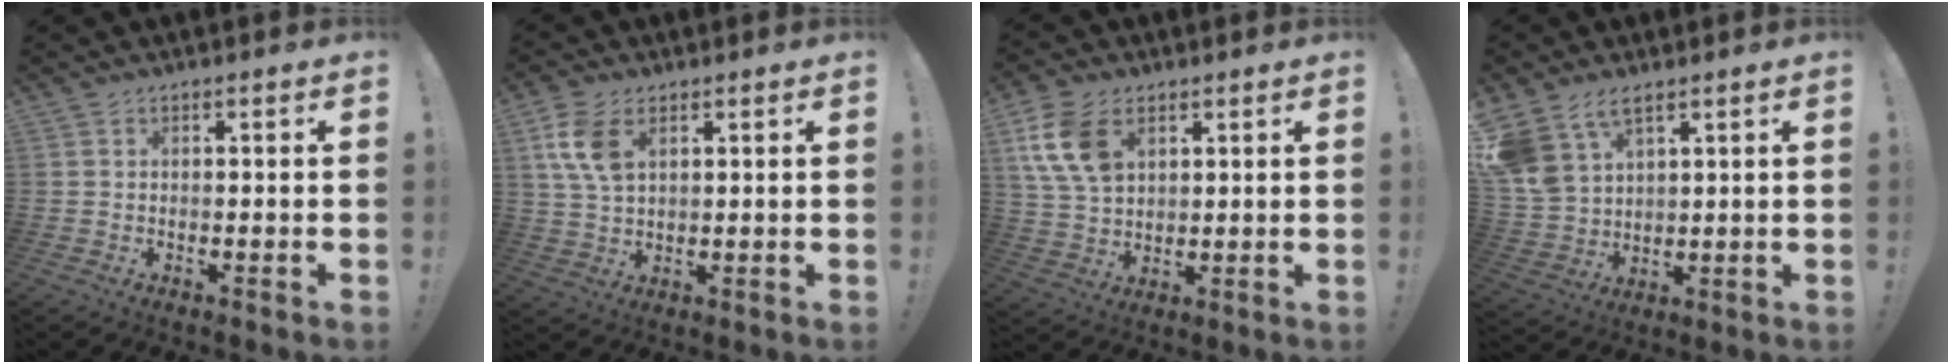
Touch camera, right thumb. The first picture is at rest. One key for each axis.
{"total": 9.1, "fx": 3.8, "fy": 5.4, "fz": 6.3, "tx": -0.127, "ty": -0.004, "tz": 0.074}
{"total": 12.9, "fx": 5.4, "fy": 8.6, "fz": 8.0, "tx": -0.155, "ty": -0.006, "tz": 0.108}
{"total": 10.2, "fx": 6.9, "fy": 5.8, "fz": 4.8, "tx": -0.117, "ty": -0.035, "tz": 0.138}